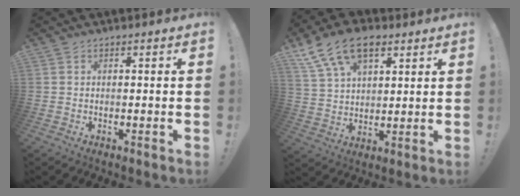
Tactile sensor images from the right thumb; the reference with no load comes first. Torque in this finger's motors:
{"motor_torque": [0.33, 0.38, 0.24, 0.16, 0.39]}